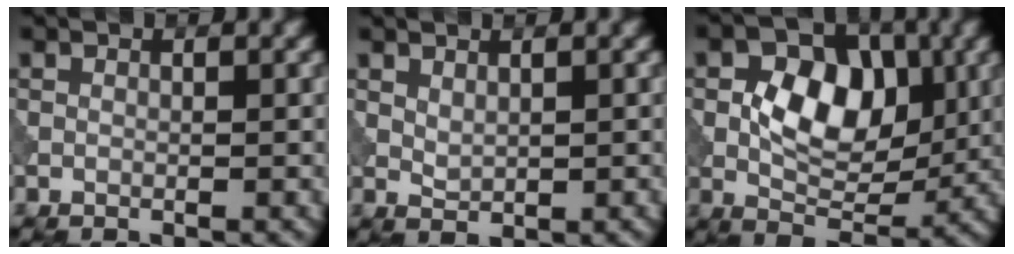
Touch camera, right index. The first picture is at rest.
{"total": 1.3, "force": [0.7, 0.6, 0.9], "torque": [-0.021, -0.005, 0.019]}
{"total": 7.2, "force": [0.5, 4.8, 5.4], "torque": [-0.080, -0.004, 0.004]}